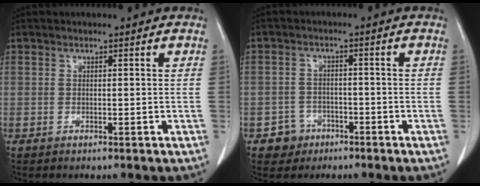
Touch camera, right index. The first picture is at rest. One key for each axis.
{"total": 3.8, "fx": -2.2, "fy": 3.1, "fz": -0.1, "tx": 0.006, "ty": 0.015, "tz": -0.034}